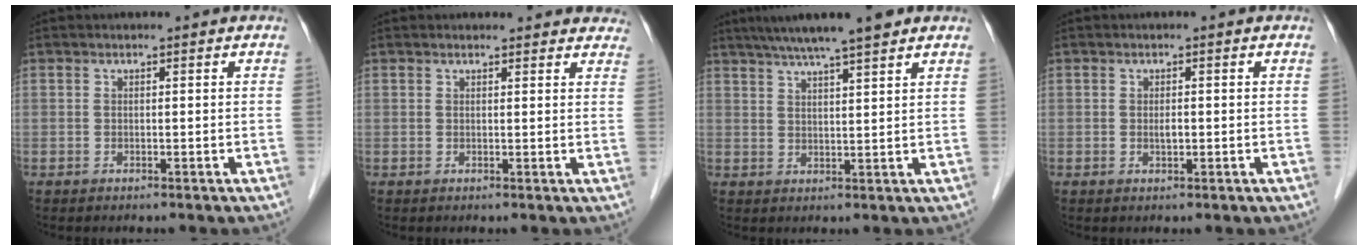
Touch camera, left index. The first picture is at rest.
{"total": 7.9, "force": [7.4, 2.2, 1.5], "torque": [0.009, 0.004, 0.059]}
{"total": 9.8, "force": [7.7, 0.3, 6.0], "torque": [-0.096, 0.025, 0.112]}
{"total": 1.2, "force": [-0.2, 0.4, 1.1], "torque": [-0.021, -0.002, -0.002]}